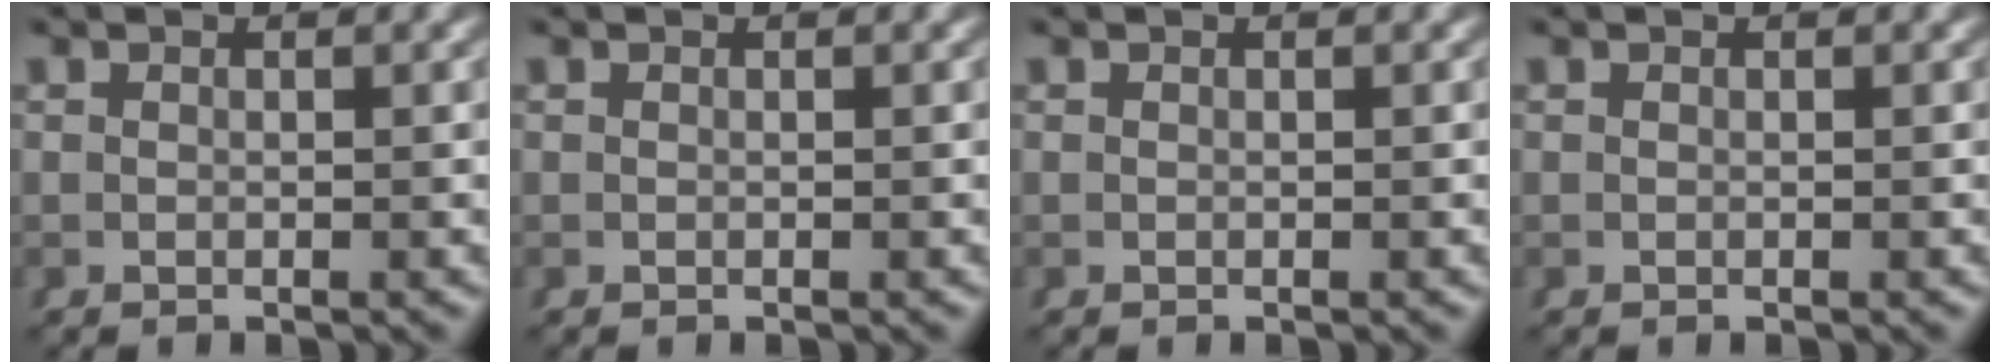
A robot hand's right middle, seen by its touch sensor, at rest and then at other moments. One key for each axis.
{"total": 0.0}
{"total": 0.0}
{"total": 0.0}